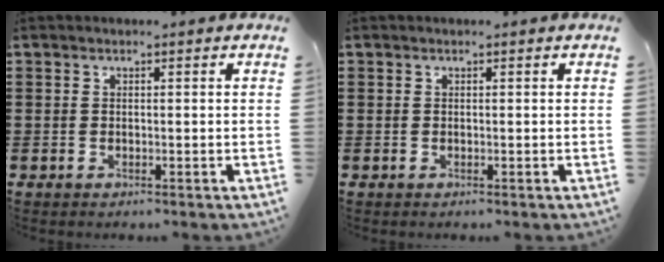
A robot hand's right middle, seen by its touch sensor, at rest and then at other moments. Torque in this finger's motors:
{"motor_torque": [0.00, 0.00, 0.00, -0.01]}